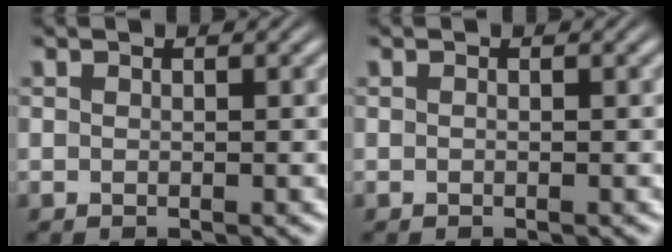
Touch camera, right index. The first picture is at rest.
{"total": 0.0}